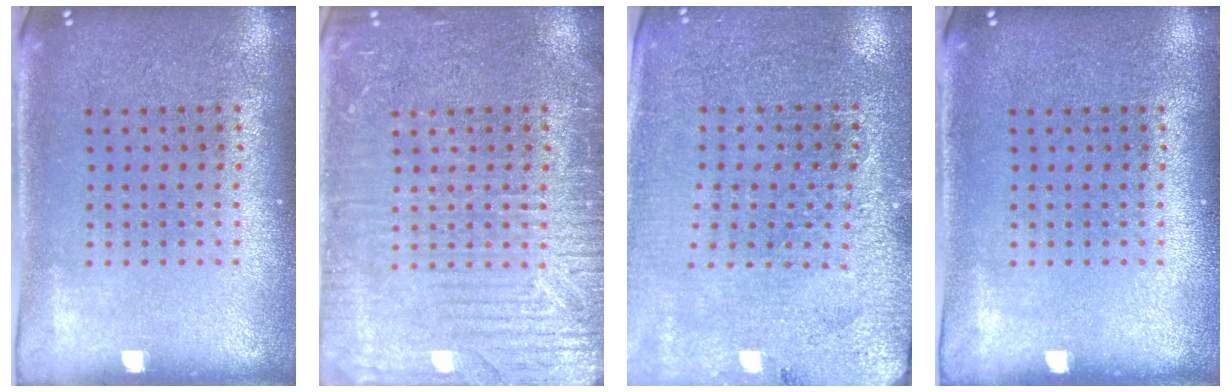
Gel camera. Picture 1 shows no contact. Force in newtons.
{"total": 5.1, "press": 5.1, "slide": 0.7}
{"total": 2.8, "press": 2.8, "slide": 0.2}
{"total": 0.0}